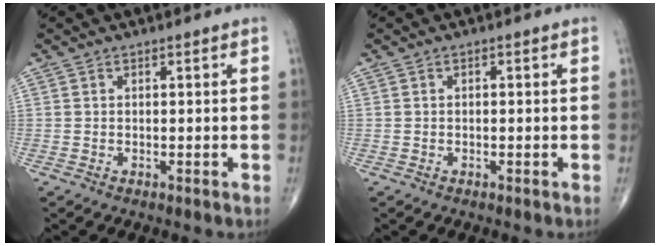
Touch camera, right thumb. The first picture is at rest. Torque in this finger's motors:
{"motor_torque": [-0.04, 0.04, -0.18, -0.11, -0.02]}